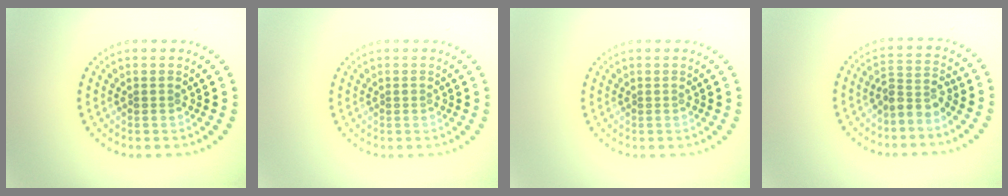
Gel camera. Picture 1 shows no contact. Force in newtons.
{"total": 0.0}
{"total": 0.0}
{"total": 2.5, "press": 1.9, "slide": 1.7}